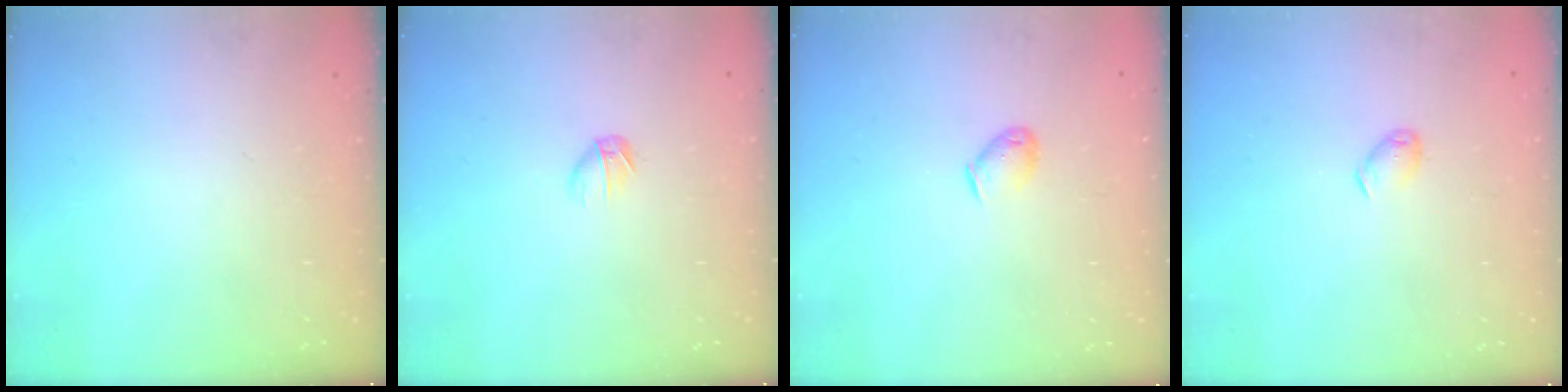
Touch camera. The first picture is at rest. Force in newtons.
{"total": 3.8, "press": 3.6, "slide": 1.1}
{"total": 3.8, "press": 3.7, "slide": 0.8}
{"total": 5.4, "press": 5.4, "slide": 0.7}